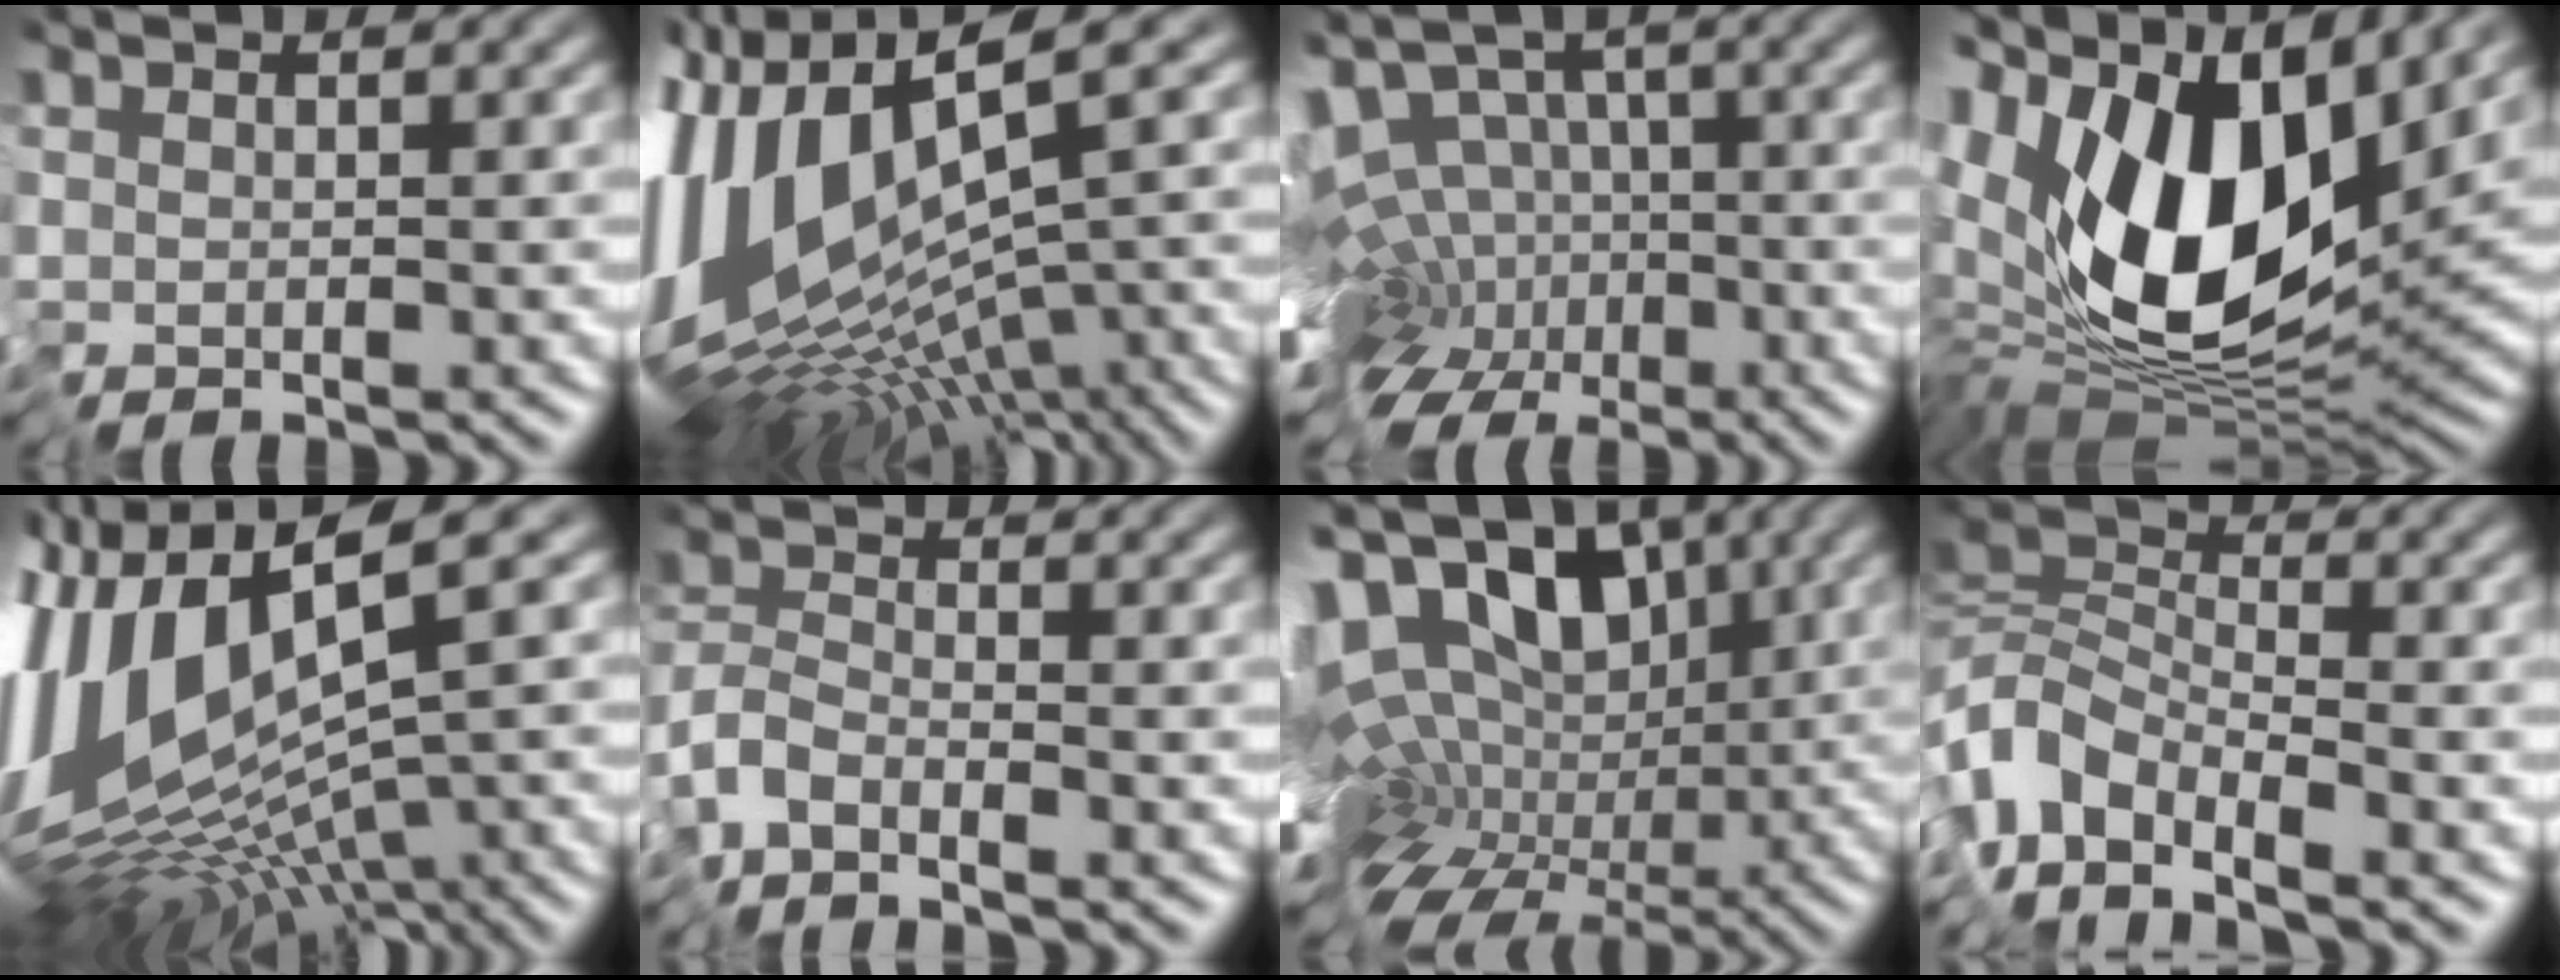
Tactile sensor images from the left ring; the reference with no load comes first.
{"total": 13.1, "force": [-0.5, 6.0, 11.6], "torque": [-0.235, 0.004, 0.010]}
{"total": 10.2, "force": [-2.4, 6.7, 7.3], "torque": [-0.118, -0.012, -0.025]}
{"total": 14.8, "force": [2.7, 8.5, 11.9], "torque": [-0.226, -0.015, 0.046]}
{"total": 12.7, "force": [1.0, 5.3, 11.6], "torque": [-0.240, 0.002, 0.039]}
{"total": 2.9, "force": [-2.7, 0.5, 1.0], "torque": [-0.016, 0.004, -0.068]}
{"total": 16.2, "force": [2.4, 10.8, 11.9], "torque": [-0.174, 0.025, 0.043]}
{"total": 3.7, "force": [-3.0, 0.9, 2.0], "torque": [-0.038, 0.008, -0.077]}